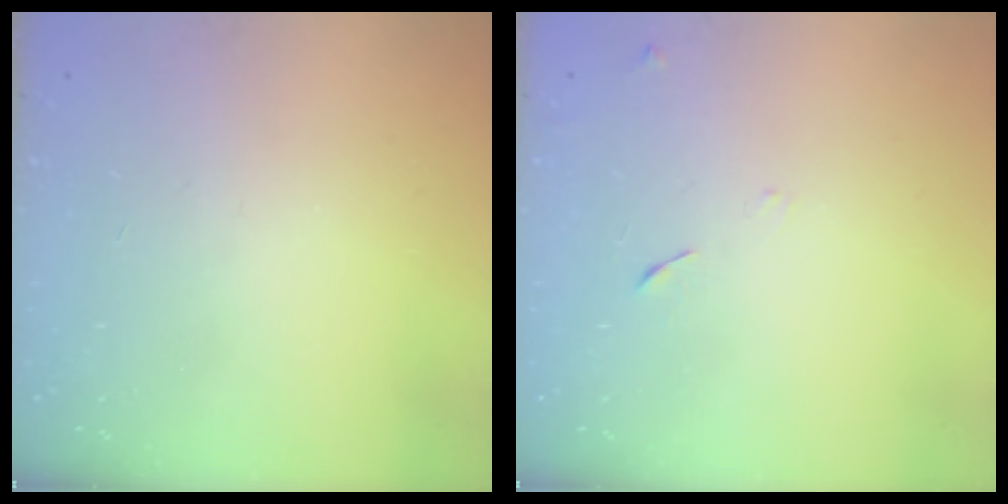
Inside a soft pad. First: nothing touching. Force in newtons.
{"total": 6.2, "press": 6.2, "slide": 0.6}